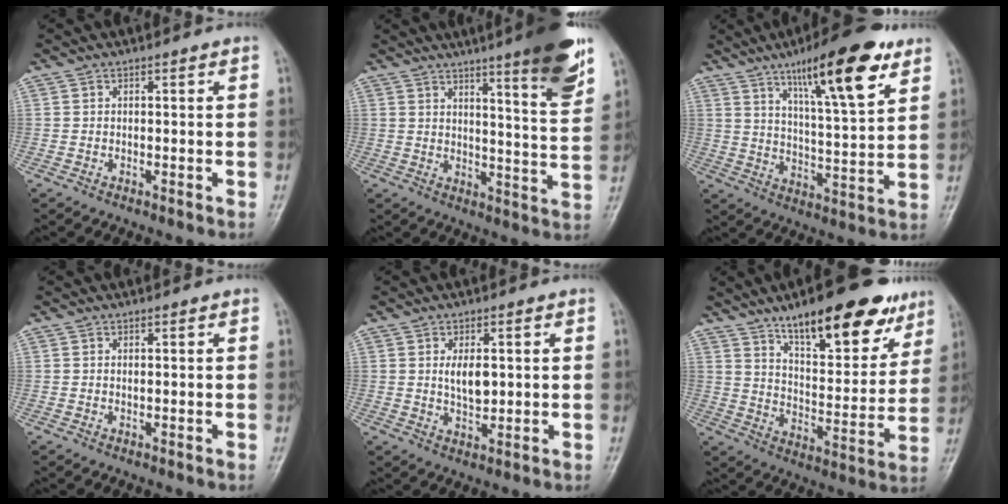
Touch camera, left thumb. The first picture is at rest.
{"total": 14.7, "force": [9.2, 1.5, 11.4], "torque": [-0.145, -0.052, 0.125]}
{"total": 17.7, "force": [10.2, 3.9, 13.9], "torque": [-0.198, -0.047, 0.165]}
{"total": 0.8, "force": [0.4, 0.2, 0.6], "torque": [-0.012, 0.000, 0.006]}
{"total": 5.0, "force": [0.9, 2.6, 4.2], "torque": [-0.066, -0.011, 0.019]}
{"total": 21.4, "force": [14.0, 7.5, 14.4], "torque": [-0.164, -0.059, 0.219]}